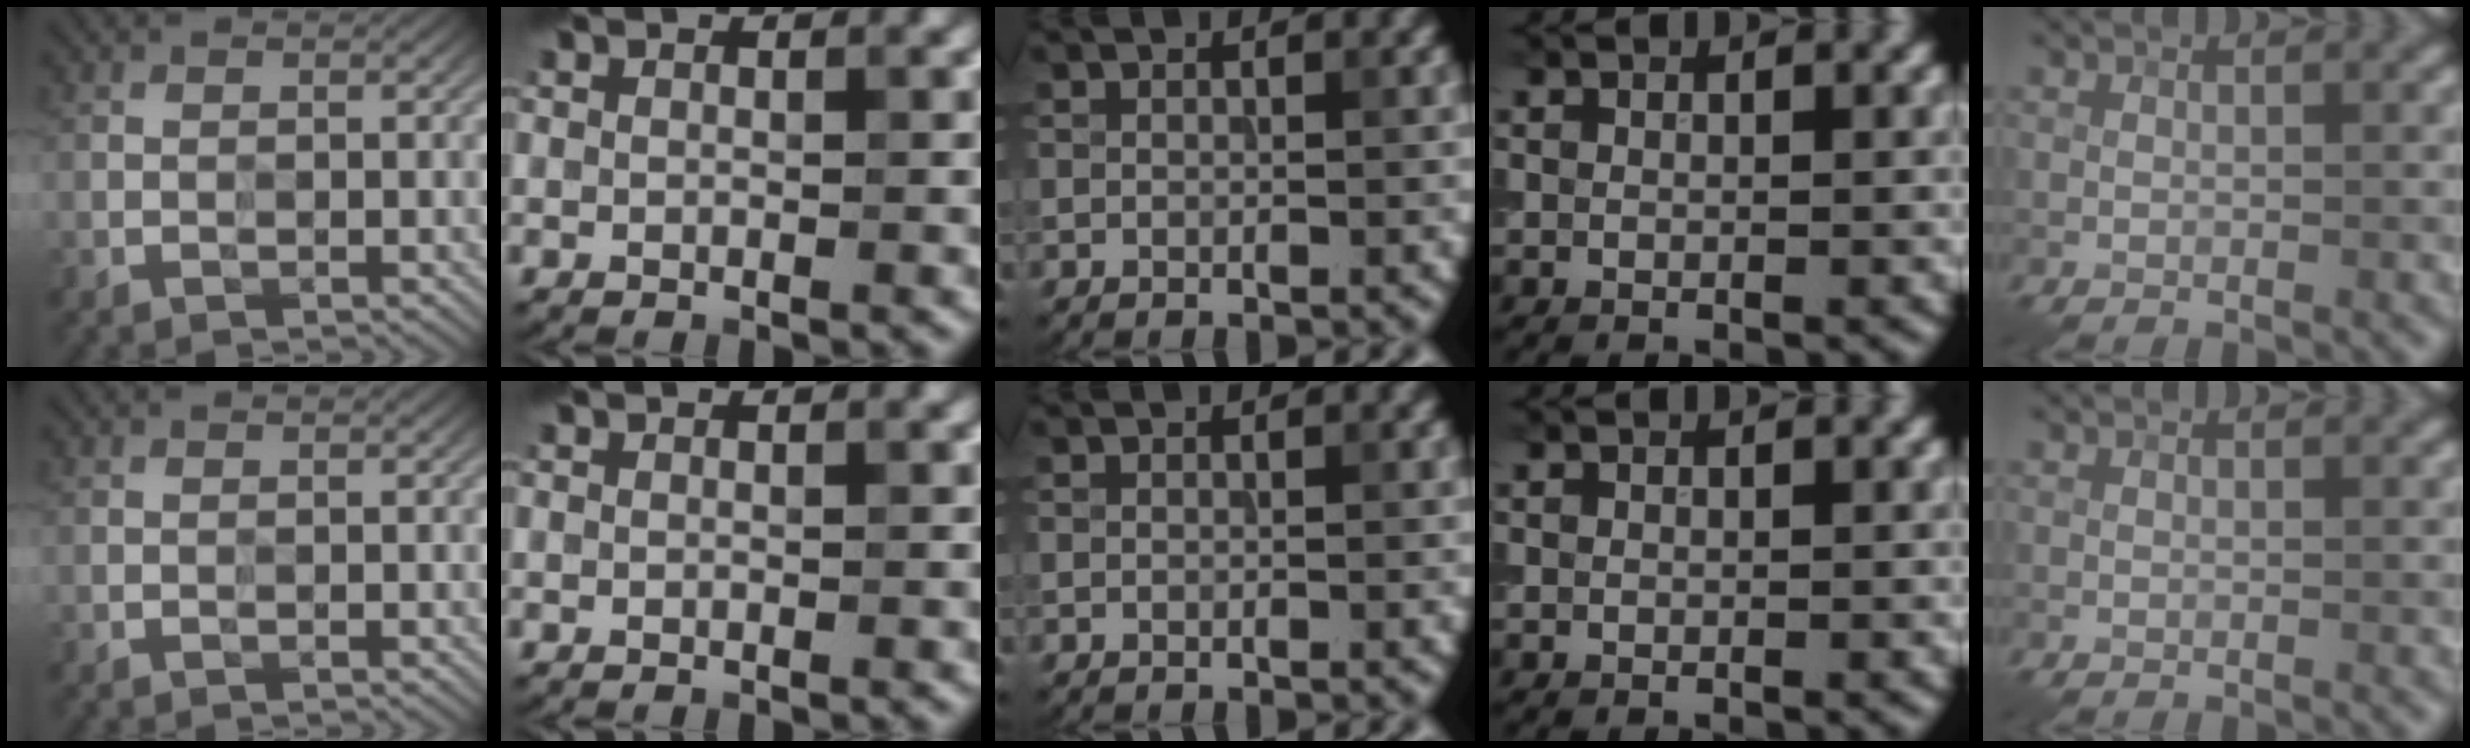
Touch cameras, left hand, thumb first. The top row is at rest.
{}